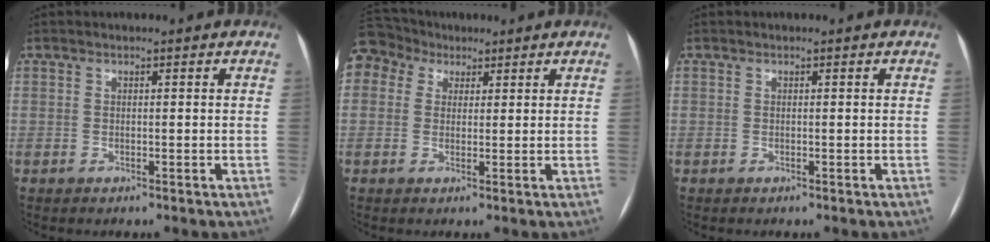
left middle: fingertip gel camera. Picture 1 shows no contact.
{"total": 6.7, "force": [4.0, 5.1, 1.4], "torque": [-0.037, 0.042, 0.082]}
{"total": 0.0}